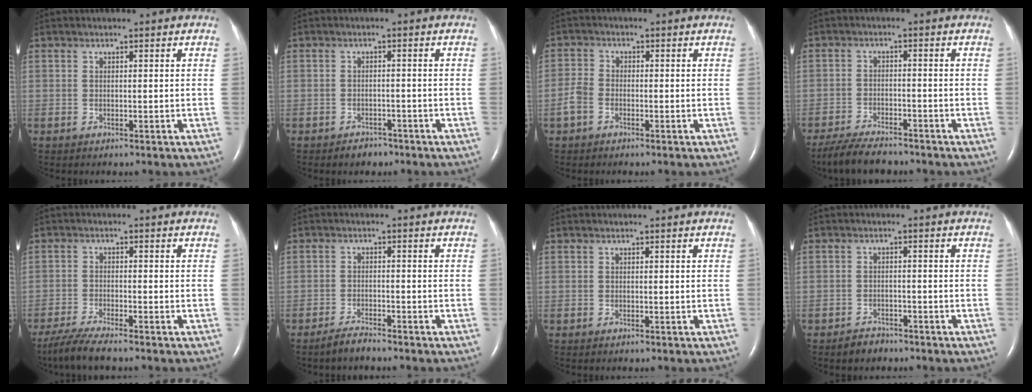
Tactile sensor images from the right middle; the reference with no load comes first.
{"total": 2.0, "force": [-1.6, 1.1, 0.4], "torque": [-0.015, 0.001, -0.021]}
{"total": 2.7, "force": [-1.3, 1.7, 1.6], "torque": [-0.048, -0.001, -0.029]}
{"total": 7.5, "force": [-6.5, 1.7, 3.3], "torque": [-0.059, -0.019, -0.112]}
{"total": 5.6, "force": [-4.6, 0.1, 3.2], "torque": [-0.063, -0.019, -0.086]}
{"total": 2.6, "force": [-2.4, 0.1, 1.0], "torque": [-0.029, -0.009, -0.045]}
{"total": 0.0}
{"total": 2.4, "force": [-2.0, 1.2, 0.5], "torque": [-0.021, -0.001, -0.030]}